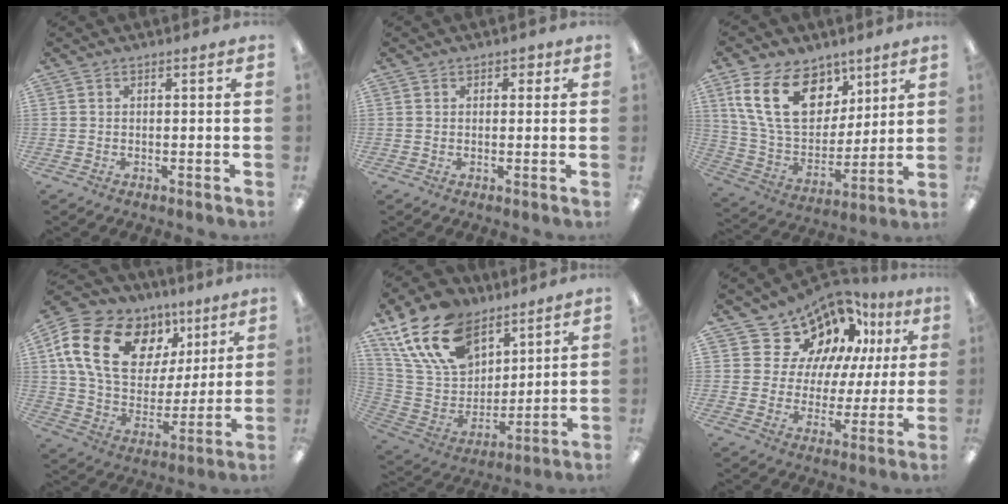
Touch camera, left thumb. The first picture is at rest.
{"total": 1.8, "force": [0.8, 1.4, 0.8], "torque": [0.001, -0.003, 0.009]}
{"total": 20.7, "force": [9.6, 13.6, 12.2], "torque": [-0.242, -0.023, 0.177]}
{"total": 21.8, "force": [9.3, 15.0, 12.7], "torque": [-0.227, -0.019, 0.172]}
{"total": 20.1, "force": [12.5, 12.3, 9.9], "torque": [-0.210, -0.054, 0.236]}
{"total": 15.0, "force": [10.9, 9.2, 4.7], "torque": [-0.109, -0.075, 0.202]}